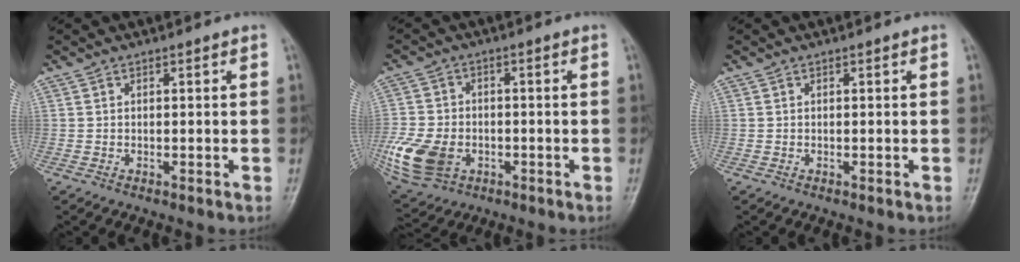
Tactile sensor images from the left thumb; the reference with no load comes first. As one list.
[{"total": 12.7, "force": [-3.7, 9.2, 7.9], "torque": [-0.168, 0.000, -0.064]}, {"total": 0.0}]